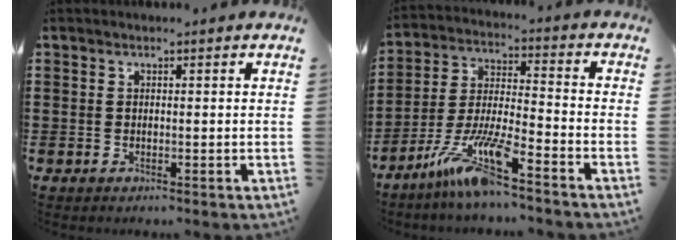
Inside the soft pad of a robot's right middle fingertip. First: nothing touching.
{"total": 10.6, "force": [-7.9, 0.6, 7.0], "torque": [-0.153, -0.007, -0.157]}